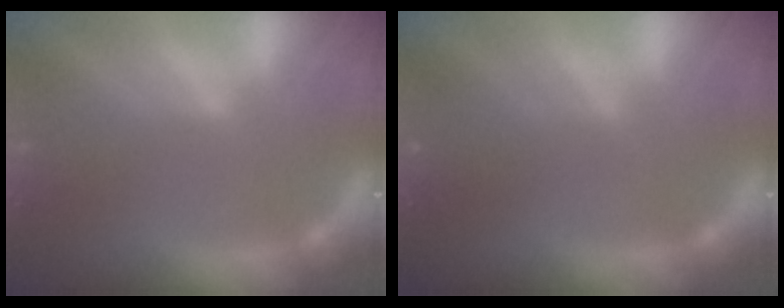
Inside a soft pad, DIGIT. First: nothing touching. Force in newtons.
{"total": 2.5}